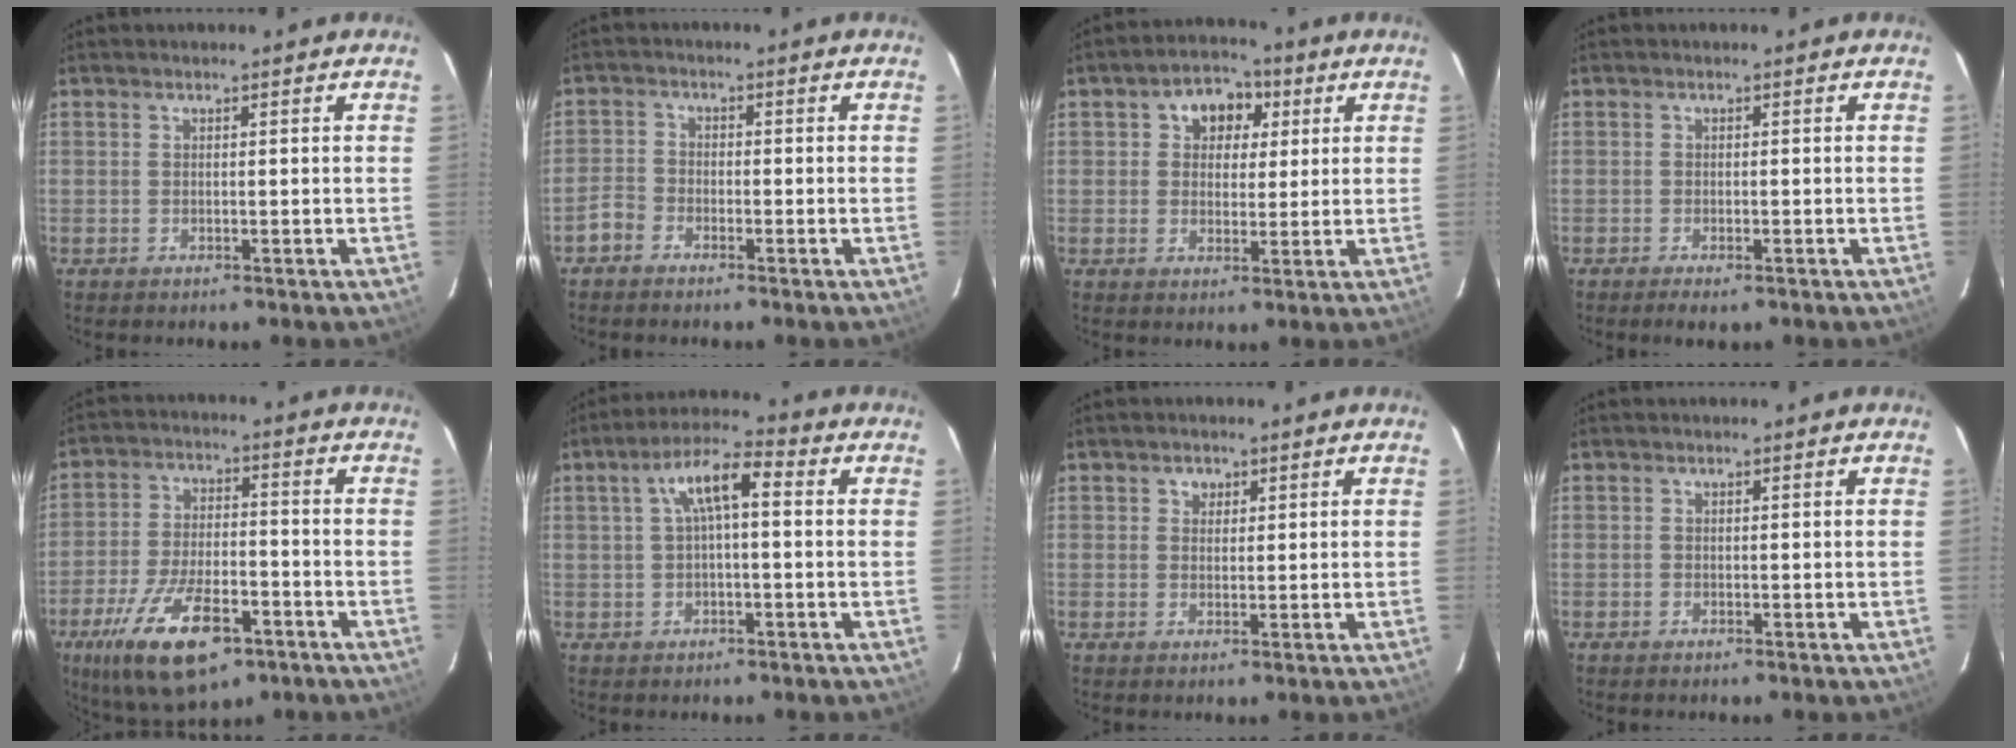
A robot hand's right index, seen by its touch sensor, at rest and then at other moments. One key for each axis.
{"total": 2.8, "fx": -2.0, "fy": 1.8, "fz": 0.6, "tx": -0.016, "ty": 0.009, "tz": -0.042}
{"total": 7.3, "fx": 2.4, "fy": 5.8, "fz": 3.6, "tx": -0.053, "ty": 0.024, "tz": 0.036}
{"total": 2.3, "fx": -1.6, "fy": 0.7, "fz": 1.5, "tx": -0.029, "ty": -0.008, "tz": -0.027}
{"total": 17.4, "fx": -9.7, "fy": 7.2, "fz": 12.5, "tx": -0.250, "ty": -0.028, "tz": -0.161}
{"total": 7.2, "fx": 1.1, "fy": 2.2, "fz": 6.8, "tx": -0.128, "ty": 0.024, "tz": 0.021}
{"total": 2.0, "fx": 0.8, "fy": 1.8, "fz": 0.5, "tx": -0.005, "ty": 0.008, "tz": 0.013}
{"total": 0.0}